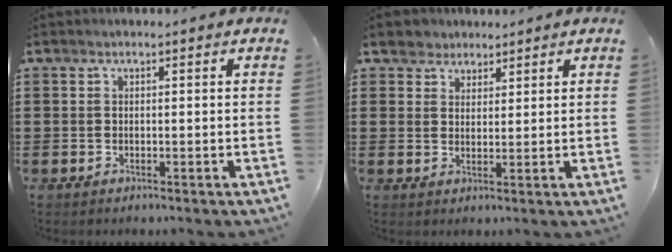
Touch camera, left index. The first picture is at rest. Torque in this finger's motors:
{"motor_torque": [1.14, -1.00, 0.02, 0.01]}